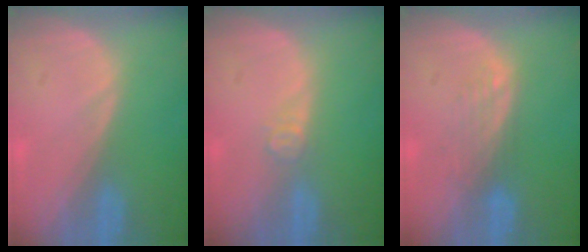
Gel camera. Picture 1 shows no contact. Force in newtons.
{"total": 2.0, "press": 1.6, "slide": 1.1}
{"total": 3.5, "press": 2.8, "slide": 2.0}